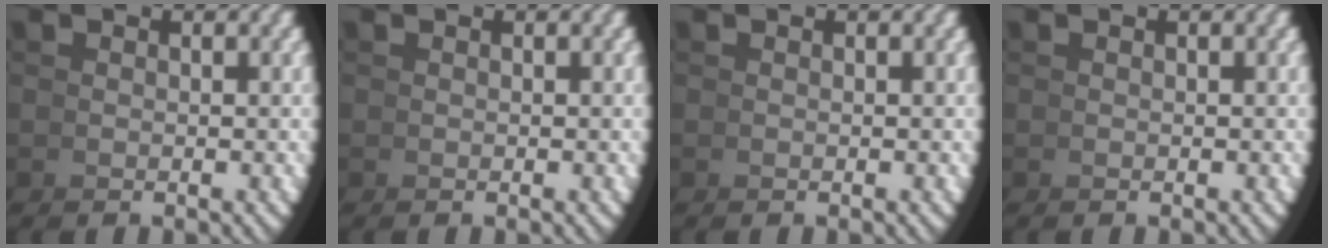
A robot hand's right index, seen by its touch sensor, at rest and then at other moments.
{"total": 0.0}
{"total": 0.0}
{"total": 0.0}